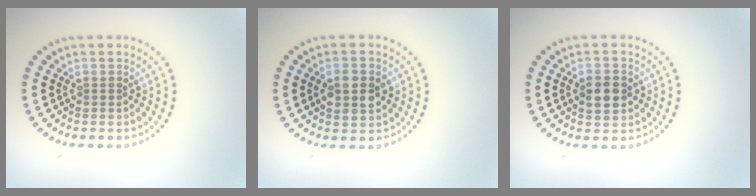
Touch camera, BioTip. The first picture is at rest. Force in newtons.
{"total": 3.6, "press": 3.6, "slide": 0.1}
{"total": 3.0, "press": 3.0, "slide": 0.1}